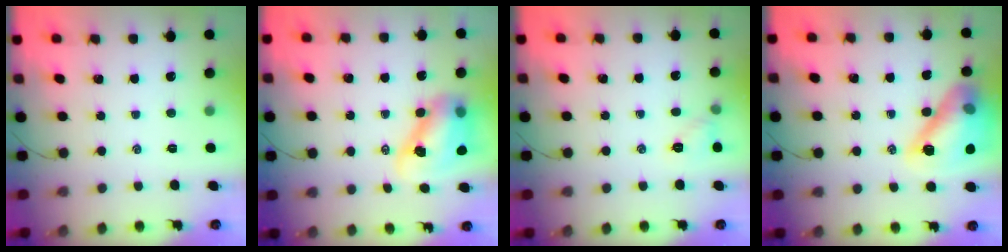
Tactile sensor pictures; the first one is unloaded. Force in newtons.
{"total": 9.5, "press": 9.0, "slide": 2.8}
{"total": 6.4, "press": 6.3, "slide": 1.3}
{"total": 17.4, "press": 17.4, "slide": 1.4}